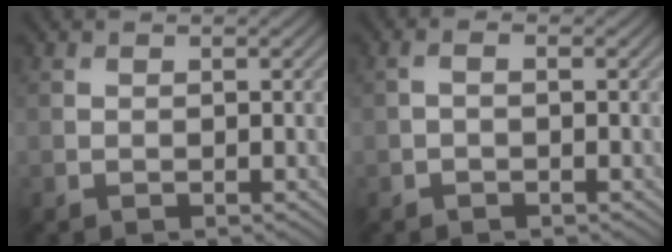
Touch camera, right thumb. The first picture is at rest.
{"total": 1.0, "force": [-0.3, 0.3, 0.8], "torque": [-0.019, 0.001, -0.008]}